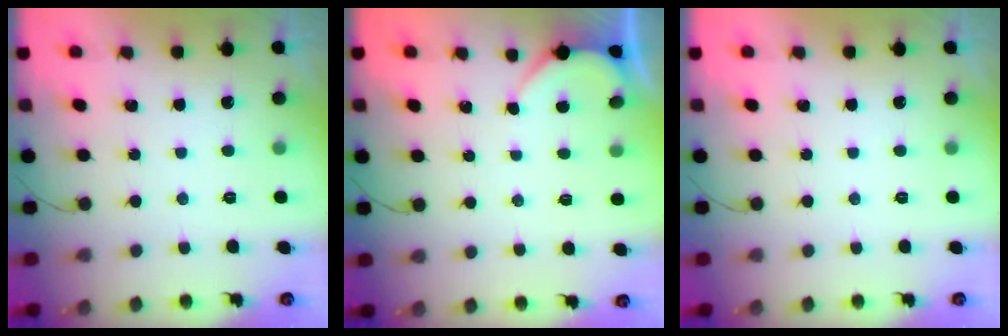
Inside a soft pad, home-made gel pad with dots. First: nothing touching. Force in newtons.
{"total": 2.1, "press": 2.1, "slide": 0.3}
{"total": 0.0}